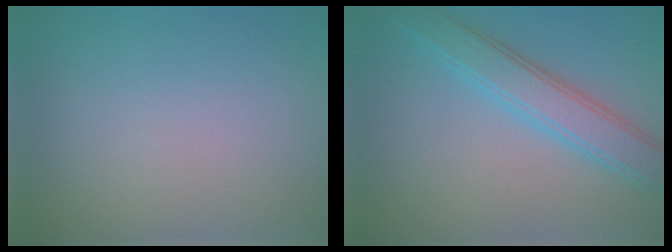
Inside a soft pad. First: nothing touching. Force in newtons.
{"total": 4.5, "press": 4.5, "slide": 0.1}